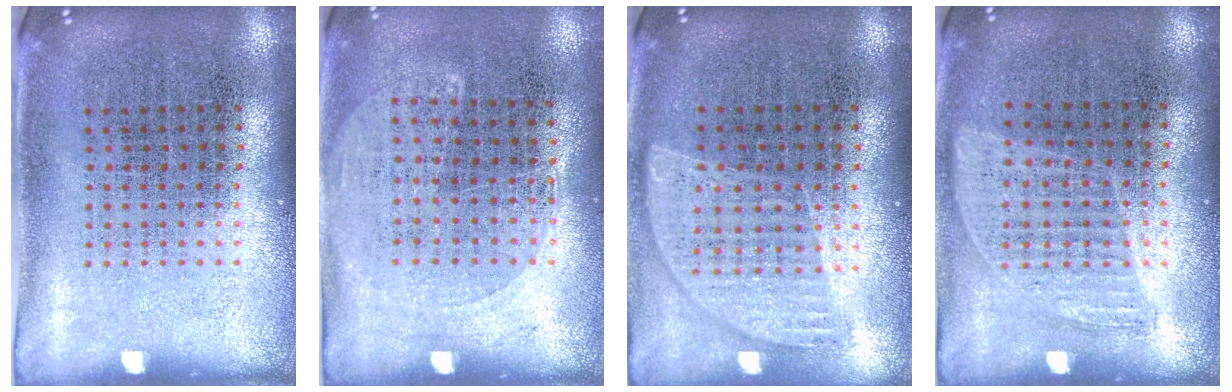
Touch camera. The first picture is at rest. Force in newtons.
{"total": 1.3, "press": 1.0, "slide": 0.7}
{"total": 0.9, "press": 0.8, "slide": 0.2}
{"total": 0.8, "press": 0.8, "slide": 0.3}